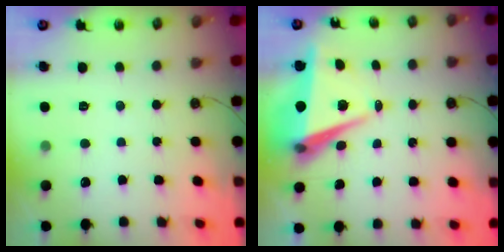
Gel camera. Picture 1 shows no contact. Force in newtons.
{"total": 8.1, "press": 7.0, "slide": 4.1}